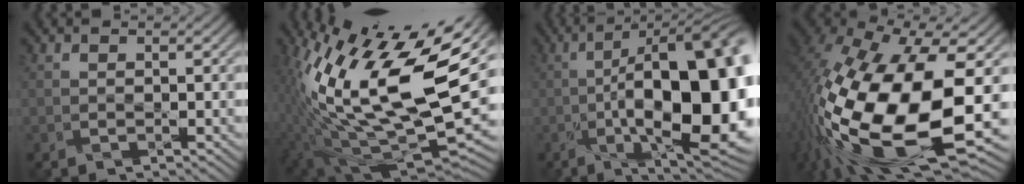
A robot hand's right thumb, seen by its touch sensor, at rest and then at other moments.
{"total": 19.7, "force": [3.5, 8.9, 17.2], "torque": [-0.335, -0.013, 0.069]}
{"total": 20.8, "force": [-3.3, 7.8, 19.0], "torque": [-0.262, 0.005, -0.054]}
{"total": 21.3, "force": [-4.8, 10.1, 18.1], "torque": [-0.406, -0.056, -0.063]}